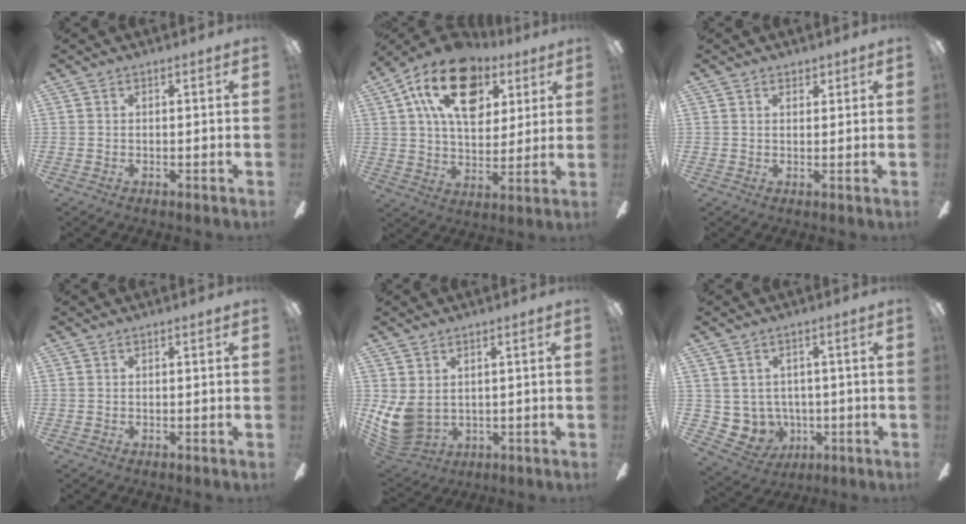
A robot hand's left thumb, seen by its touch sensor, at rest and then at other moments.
{"total": 18.5, "force": [9.0, 11.4, 11.5], "torque": [-0.188, -0.016, 0.158]}
{"total": 1.5, "force": [1.1, 1.0, 0.4], "torque": [-0.001, -0.001, 0.019]}
{"total": 0.0}
{"total": 8.0, "force": [-0.1, 5.9, 5.3], "torque": [-0.131, -0.009, 0.002]}
{"total": 5.3, "force": [0.6, 5.2, 0.7], "torque": [-0.055, -0.014, 0.017]}